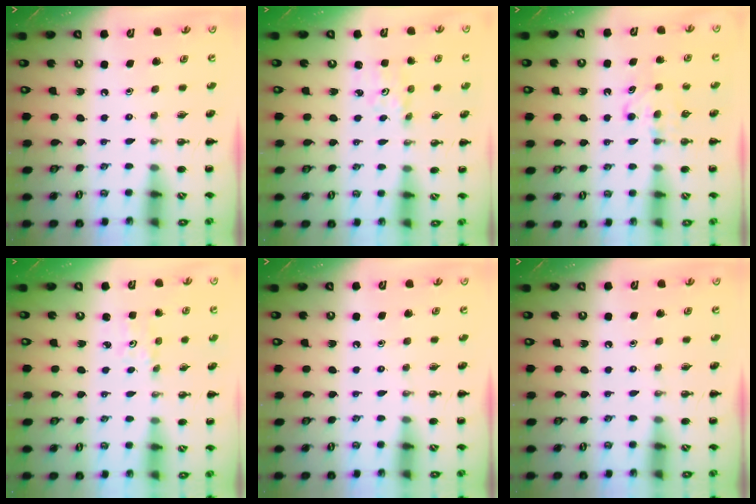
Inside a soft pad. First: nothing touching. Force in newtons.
{"total": 1.9, "press": 1.9, "slide": 0.5}
{"total": 5.1, "press": 4.8, "slide": 1.6}
{"total": 1.1, "press": 1.0, "slide": 0.3}
{"total": 0.0}
{"total": 0.0}